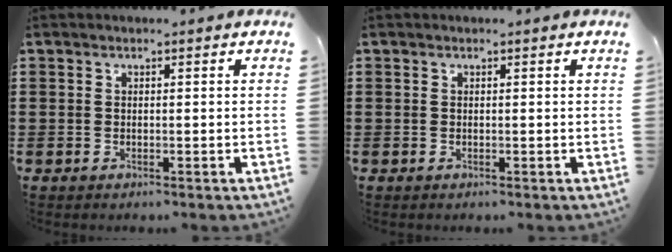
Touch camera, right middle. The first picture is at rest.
{"total": 0.0}